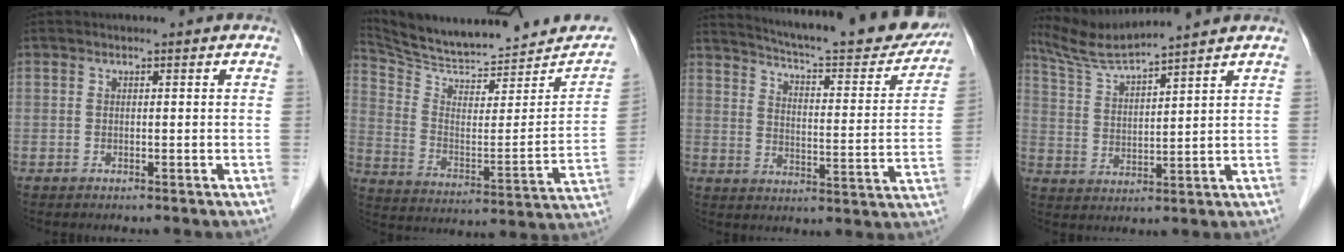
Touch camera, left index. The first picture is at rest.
{"total": 19.9, "force": [18.5, 3.7, 6.1], "torque": [-0.091, -0.030, 0.276]}
{"total": 25.2, "force": [22.9, 3.2, 10.2], "torque": [-0.151, -0.055, 0.288]}
{"total": 8.3, "force": [7.7, -1.5, 2.7], "torque": [-0.065, 0.015, 0.154]}